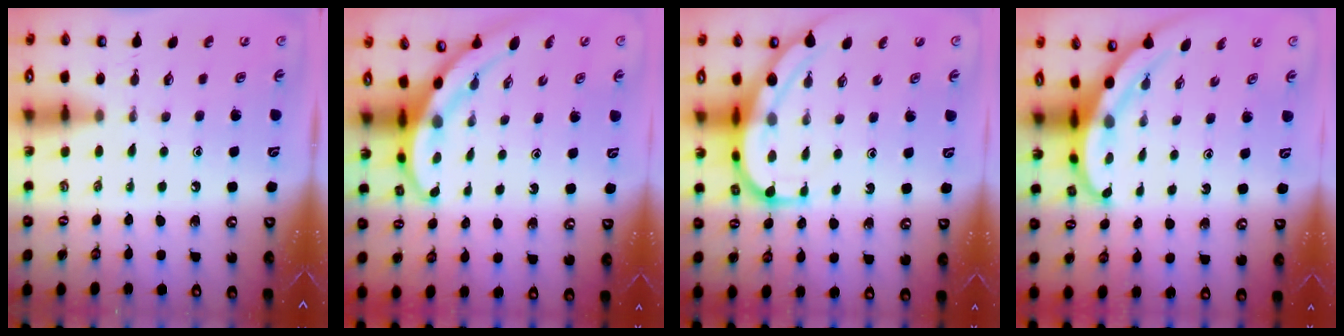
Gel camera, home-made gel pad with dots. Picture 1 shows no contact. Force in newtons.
{"total": 3.7, "press": 3.7, "slide": 0.3}
{"total": 8.4, "press": 8.4, "slide": 0.8}
{"total": 4.5, "press": 4.5, "slide": 0.7}